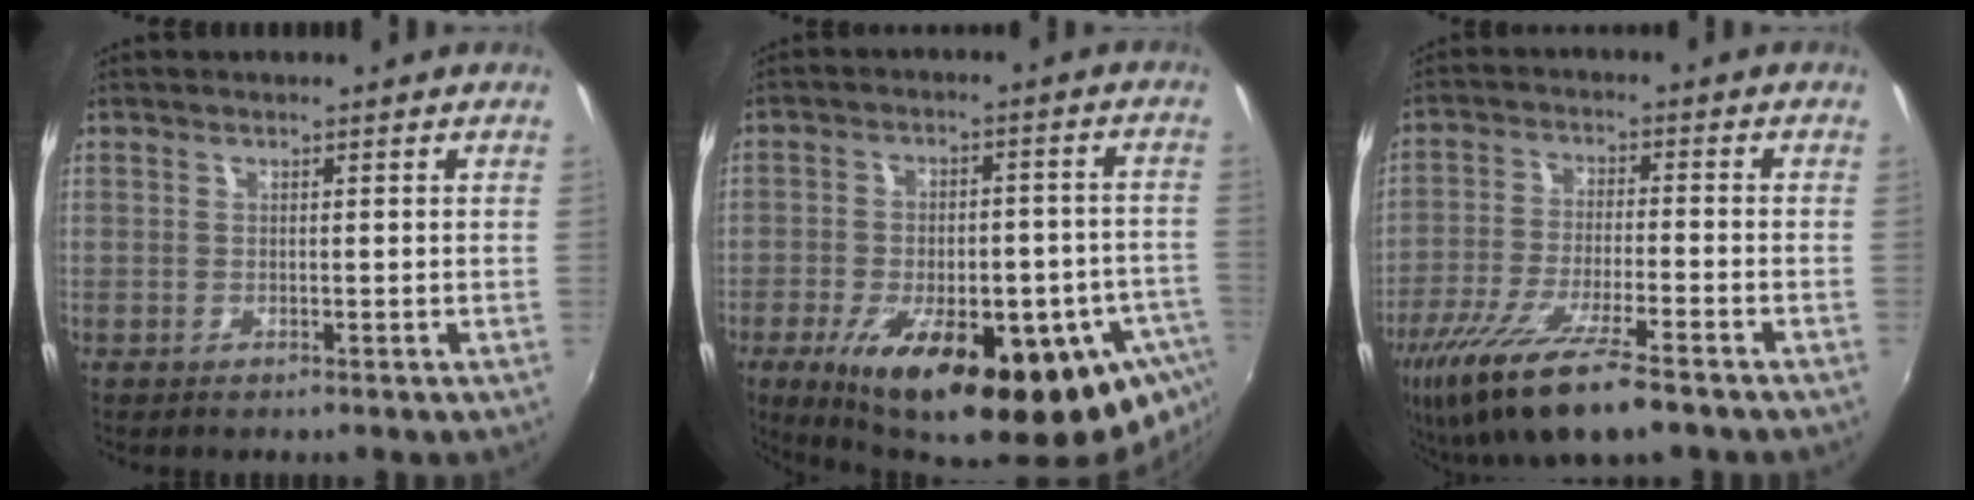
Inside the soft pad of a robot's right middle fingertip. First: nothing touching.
{"total": 28.3, "force": [-15.1, 11.0, 21.3], "torque": [-0.332, -0.046, -0.200]}
{"total": 15.7, "force": [-10.7, 3.1, 11.1], "torque": [-0.228, -0.049, -0.191]}